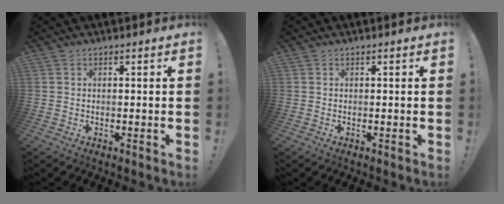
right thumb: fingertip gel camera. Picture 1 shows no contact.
{"total": 0.0}